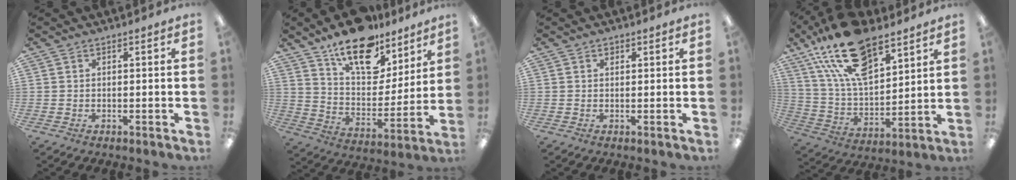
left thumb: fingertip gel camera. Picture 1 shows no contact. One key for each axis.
{"total": 17.6, "fx": 12.9, "fy": 8.7, "fz": 8.2, "tx": -0.141, "ty": -0.081, "tz": 0.229}
{"total": 0.9, "fx": 0.6, "fy": 0.7, "fz": 0.3, "tx": 0.001, "ty": -0.001, "tz": 0.009}
{"total": 21.1, "fx": 13.7, "fy": 9.7, "fz": 12.7, "tx": -0.249, "ty": -0.060, "tz": 0.245}